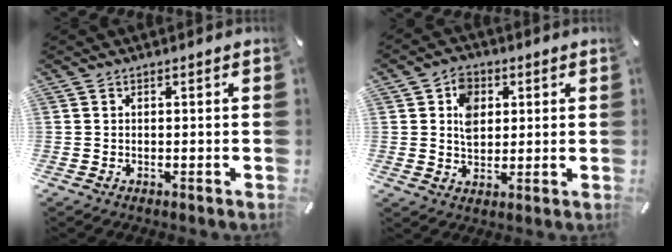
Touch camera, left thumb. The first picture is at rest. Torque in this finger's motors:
{"motor_torque": [0.99, 0.99, 0.45, -0.47, 0.04]}